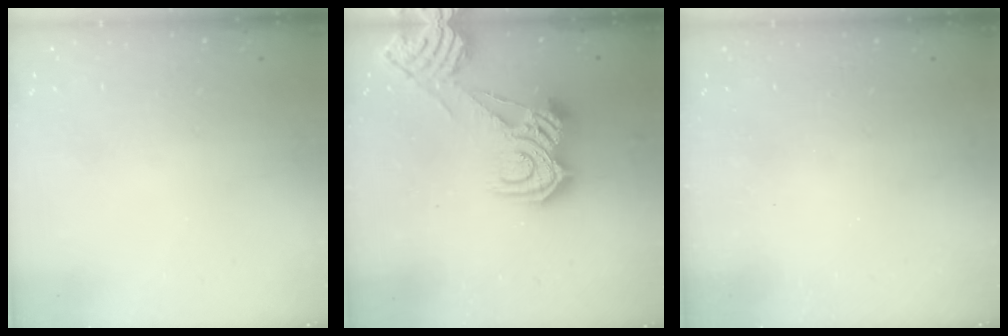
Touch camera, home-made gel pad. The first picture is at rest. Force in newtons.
{"total": 12.3, "press": 12.2, "slide": 1.2}
{"total": 2.4, "press": 2.3, "slide": 0.8}